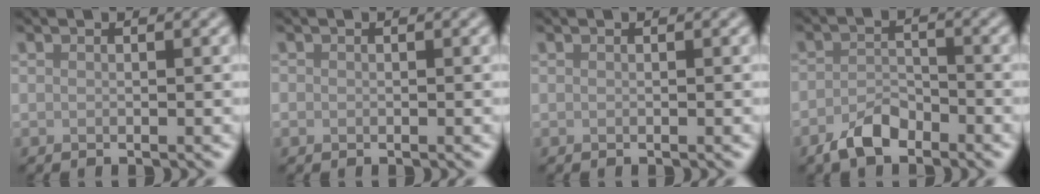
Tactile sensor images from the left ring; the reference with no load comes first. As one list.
[{"total": 0.5, "force": [-0.1, 0.5, 0.0], "torque": [0.001, -0.005, -0.003]}, {"total": 0.0}, {"total": 3.1, "force": [-2.2, 1.5, 1.6], "torque": [-0.029, 0.004, -0.048]}]